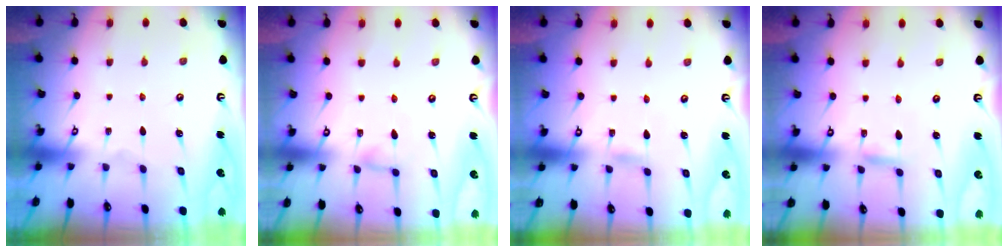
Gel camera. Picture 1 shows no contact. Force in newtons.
{"total": 3.5, "press": 3.5, "slide": 0.3}
{"total": 1.7, "press": 1.7, "slide": 0.2}
{"total": 2.4, "press": 2.4, "slide": 0.1}